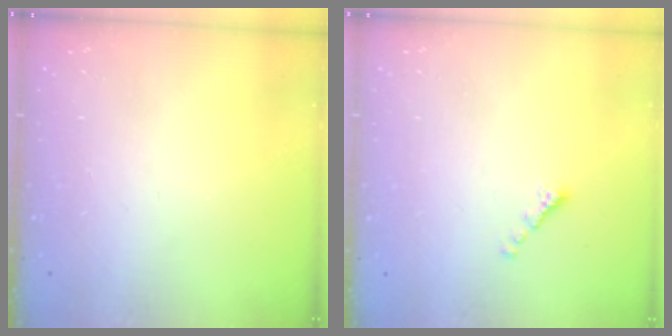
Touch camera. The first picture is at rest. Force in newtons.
{"total": 0.0}